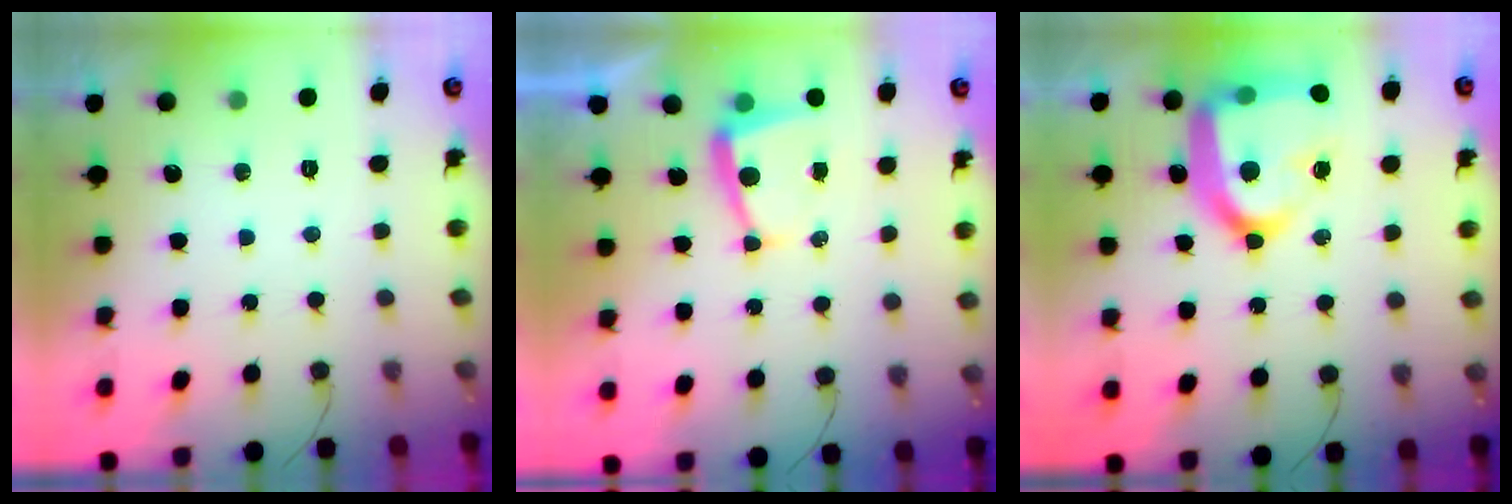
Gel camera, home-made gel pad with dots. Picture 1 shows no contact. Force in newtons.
{"total": 4.8, "press": 4.8, "slide": 0.6}
{"total": 24.5, "press": 24.4, "slide": 2.1}